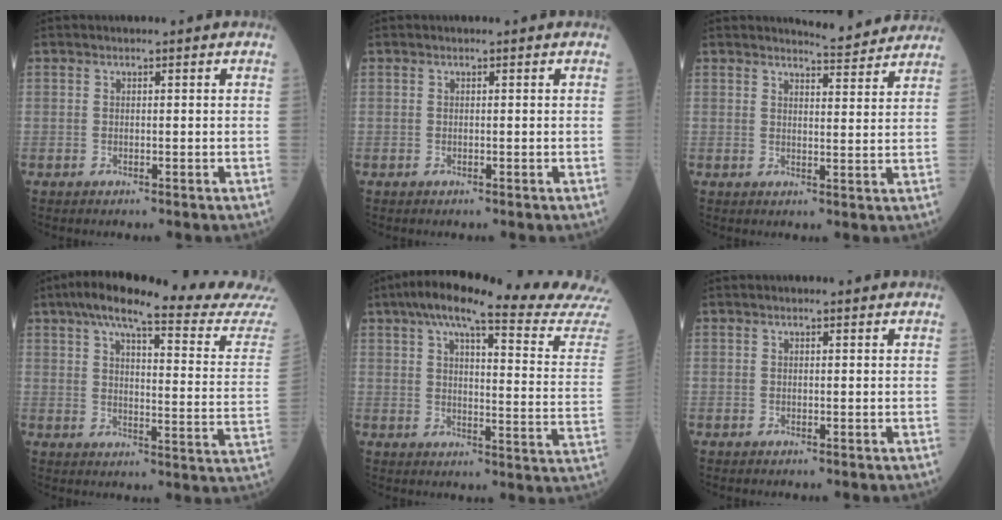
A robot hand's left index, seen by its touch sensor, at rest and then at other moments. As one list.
[{"total": 0.0}, {"total": 5.8, "force": [5.8, 0.0, 0.4], "torque": [-0.020, -0.007, 0.067]}, {"total": 23.6, "force": [21.0, -0.2, 10.8], "torque": [-0.157, -0.057, 0.259]}, {"total": 23.7, "force": [21.1, -0.6, 10.7], "torque": [-0.154, -0.063, 0.257]}, {"total": 0.7, "force": [0.5, 0.1, 0.4], "torque": [-0.010, 0.006, 0.006]}]